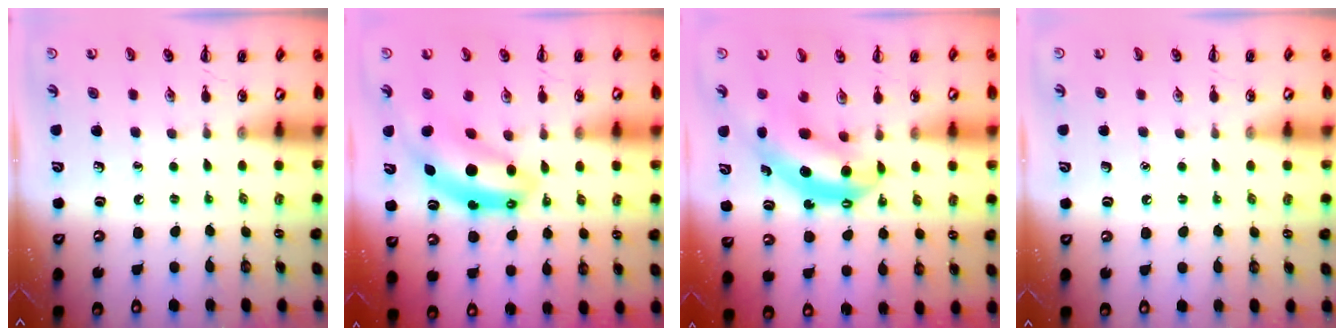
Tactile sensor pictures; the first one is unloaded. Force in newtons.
{"total": 8.3, "press": 8.0, "slide": 2.1}
{"total": 7.4, "press": 7.2, "slide": 1.8}
{"total": 1.4, "press": 1.4, "slide": 0.1}